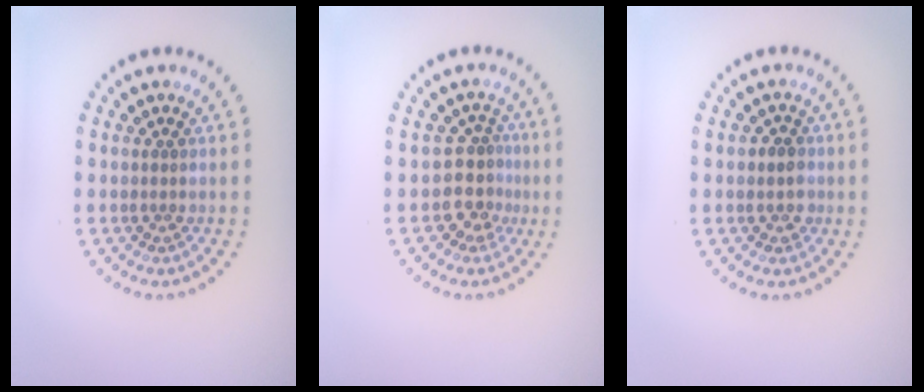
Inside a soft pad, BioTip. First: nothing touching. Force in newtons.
{"total": 2.9, "press": 2.2, "slide": 1.9}
{"total": 1.3, "press": 1.3, "slide": 0.4}